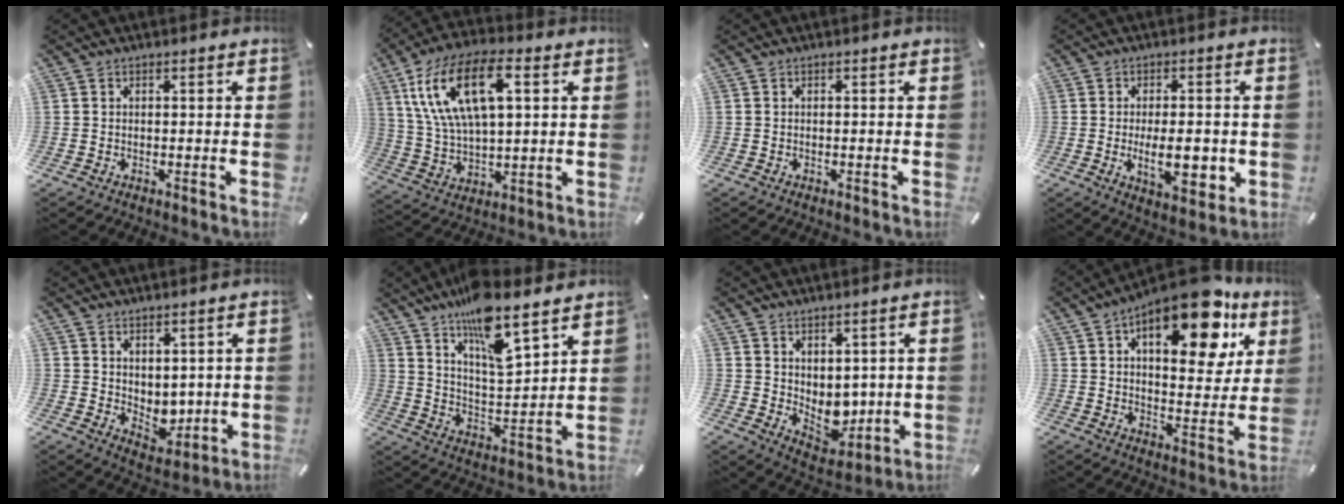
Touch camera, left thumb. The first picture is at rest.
{"total": 16.9, "force": [6.7, 8.1, 13.2], "torque": [-0.301, -0.003, 0.113]}
{"total": 0.0}
{"total": 10.6, "force": [-1.5, 4.8, 9.4], "torque": [-0.145, -0.014, -0.026]}
{"total": 4.8, "force": [2.7, 3.8, 1.2], "torque": [0.001, -0.026, 0.048]}
{"total": 14.0, "force": [11.1, 4.2, 7.5], "torque": [-0.135, -0.071, 0.194]}
{"total": 6.3, "force": [2.3, 5.4, 2.4], "torque": [-0.024, -0.028, 0.051]}
{"total": 20.0, "force": [11.7, 8.8, 13.7], "torque": [-0.193, -0.061, 0.185]}